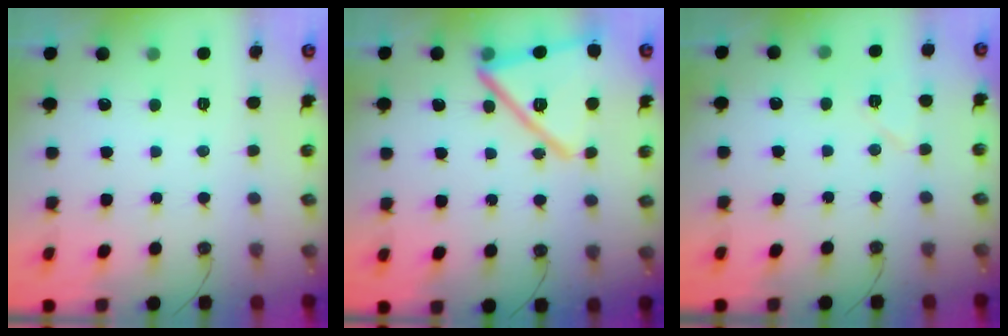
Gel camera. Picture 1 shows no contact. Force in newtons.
{"total": 20.3, "press": 20.2, "slide": 1.9}
{"total": 5.7, "press": 5.5, "slide": 1.3}